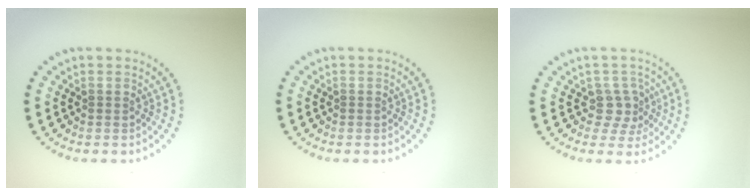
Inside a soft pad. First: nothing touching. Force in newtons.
{"total": 0.0}
{"total": 2.3, "press": 1.7, "slide": 1.6}